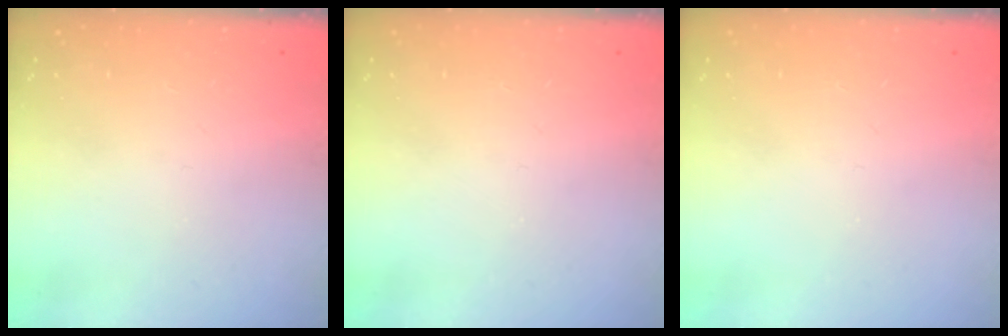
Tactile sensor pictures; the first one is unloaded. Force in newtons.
{"total": 0.0}
{"total": 0.0}